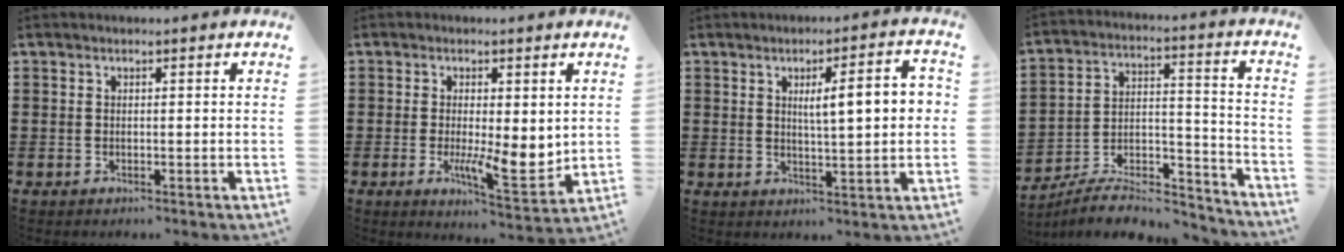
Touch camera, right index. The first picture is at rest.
{"total": 3.0, "force": [1.0, 1.4, 2.5], "torque": [-0.041, -0.004, 0.018]}
{"total": 6.9, "force": [1.5, 1.4, 6.6], "torque": [-0.117, 0.002, 0.018]}
{"total": 8.2, "force": [-7.5, 2.0, 2.8], "torque": [-0.042, 0.018, -0.145]}